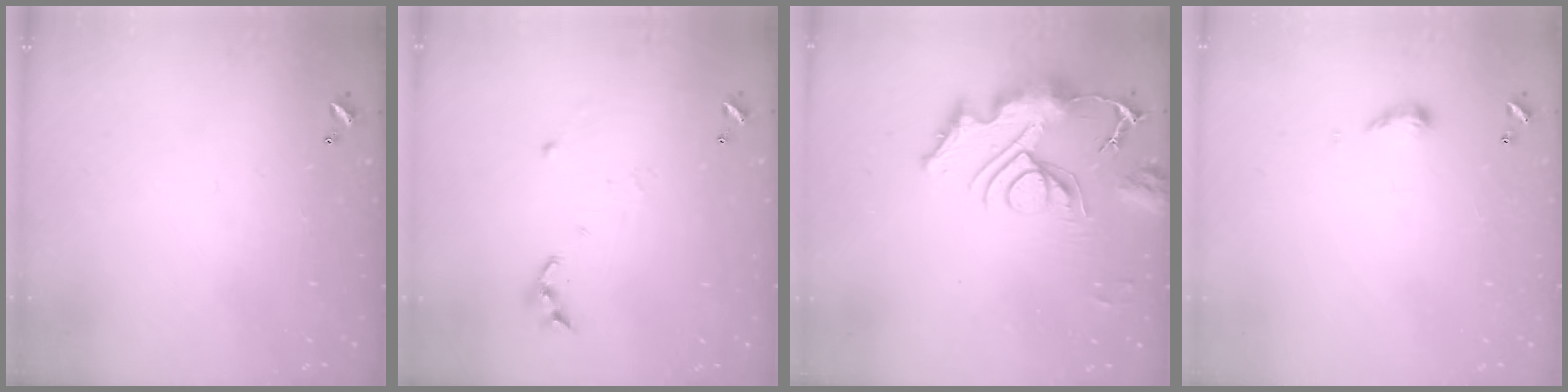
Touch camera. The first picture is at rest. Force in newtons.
{"total": 5.6, "press": 5.6, "slide": 0.1}
{"total": 12.9, "press": 12.8, "slide": 1.4}
{"total": 4.7, "press": 4.6, "slide": 0.4}